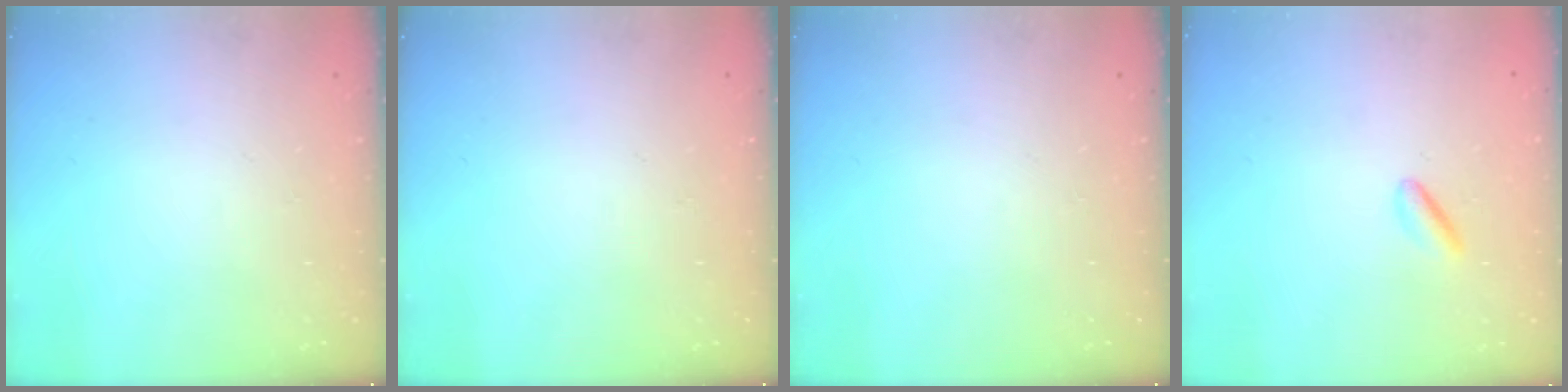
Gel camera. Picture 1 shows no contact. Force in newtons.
{"total": 0.0}
{"total": 0.0}
{"total": 2.7, "press": 2.5, "slide": 0.9}